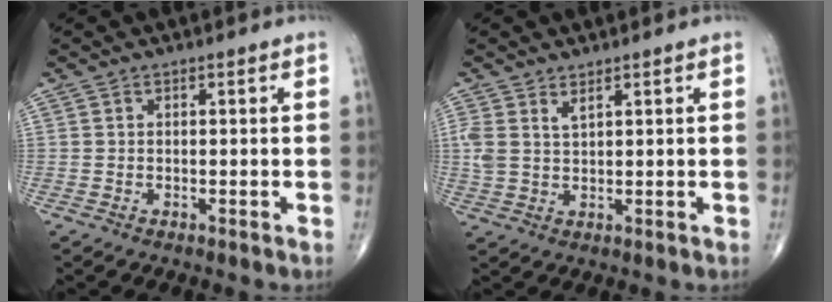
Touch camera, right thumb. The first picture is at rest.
{"total": 3.6, "force": [2.1, 1.5, 2.5], "torque": [-0.055, -0.007, 0.049]}